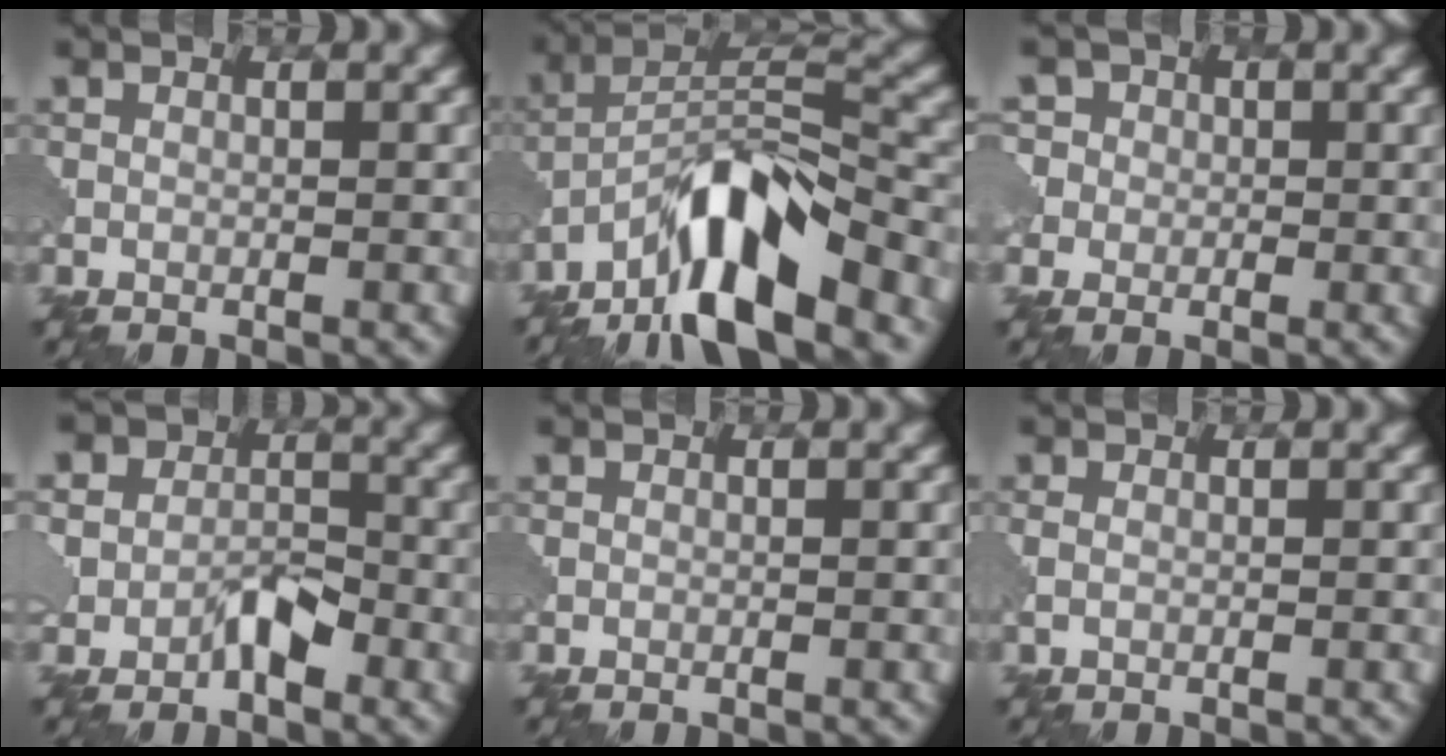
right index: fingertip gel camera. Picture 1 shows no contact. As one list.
[{"total": 9.9, "force": [-6.7, 2.5, 6.8], "torque": [-0.112, 0.013, -0.132]}, {"total": 4.8, "force": [1.2, 4.3, 1.9], "torque": [-0.029, 0.029, -0.006]}, {"total": 4.5, "force": [-1.0, 3.4, 2.7], "torque": [-0.033, 0.000, -0.027]}, {"total": 0.0}, {"total": 0.8, "force": [0.1, 0.5, 0.7], "torque": [-0.017, -0.004, 0.001]}]